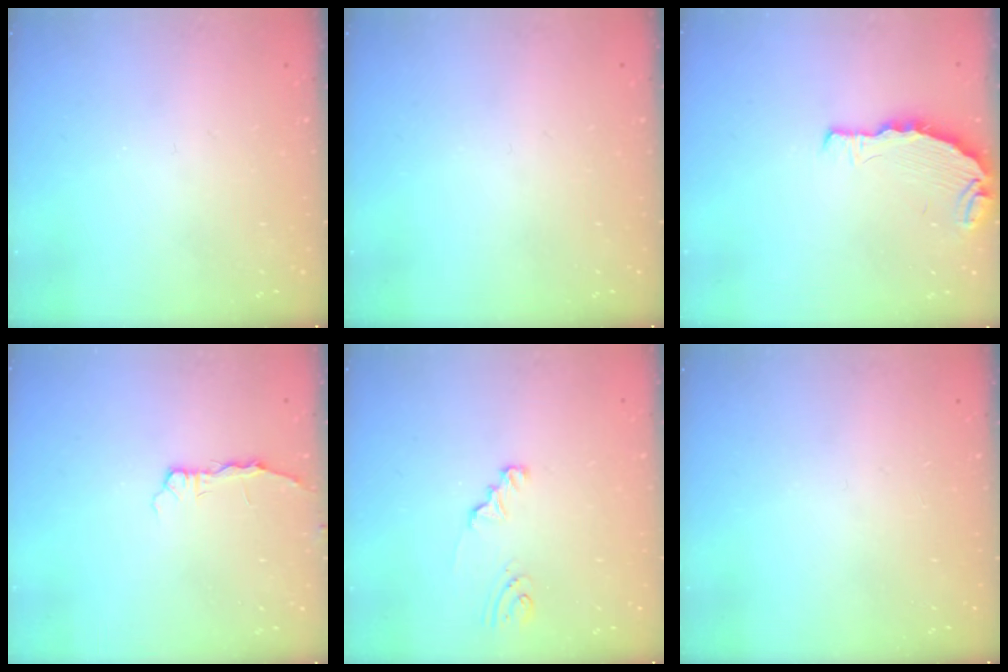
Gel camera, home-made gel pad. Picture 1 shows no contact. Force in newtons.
{"total": 0.0}
{"total": 4.5, "press": 4.4, "slide": 0.8}
{"total": 2.6, "press": 2.6, "slide": 0.3}
{"total": 1.7, "press": 1.7, "slide": 0.1}
{"total": 0.0}